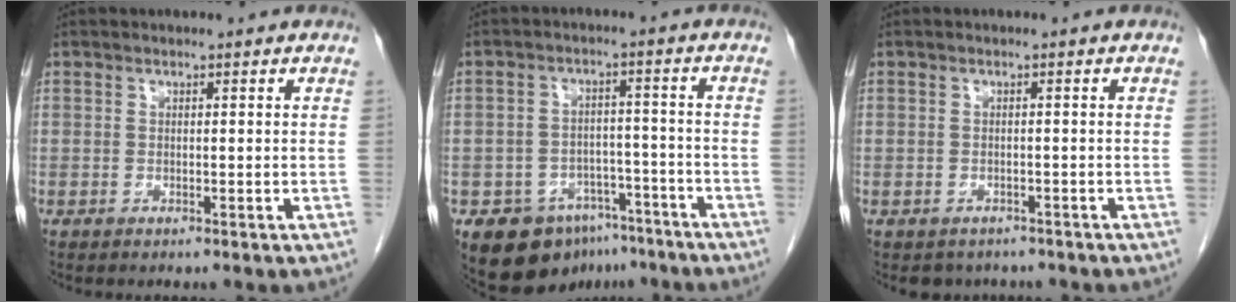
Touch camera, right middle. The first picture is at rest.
{"total": 9.6, "force": [-6.6, 5.9, 3.6], "torque": [-0.051, 0.020, -0.094]}
{"total": 3.4, "force": [-2.9, 1.9, 0.2], "torque": [-0.003, 0.005, -0.036]}